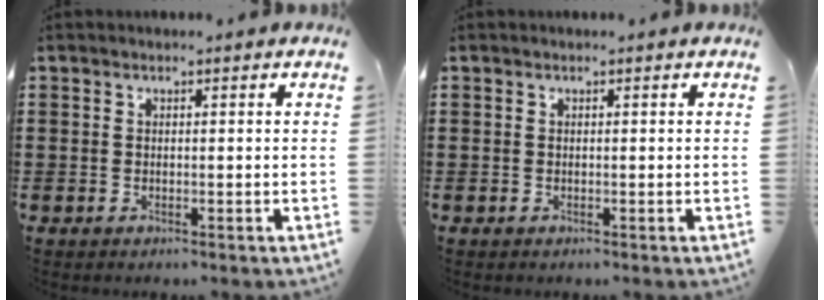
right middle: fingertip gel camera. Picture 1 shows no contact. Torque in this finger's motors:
{"motor_torque": [-0.12, 0.04, 0.05, 0.01]}